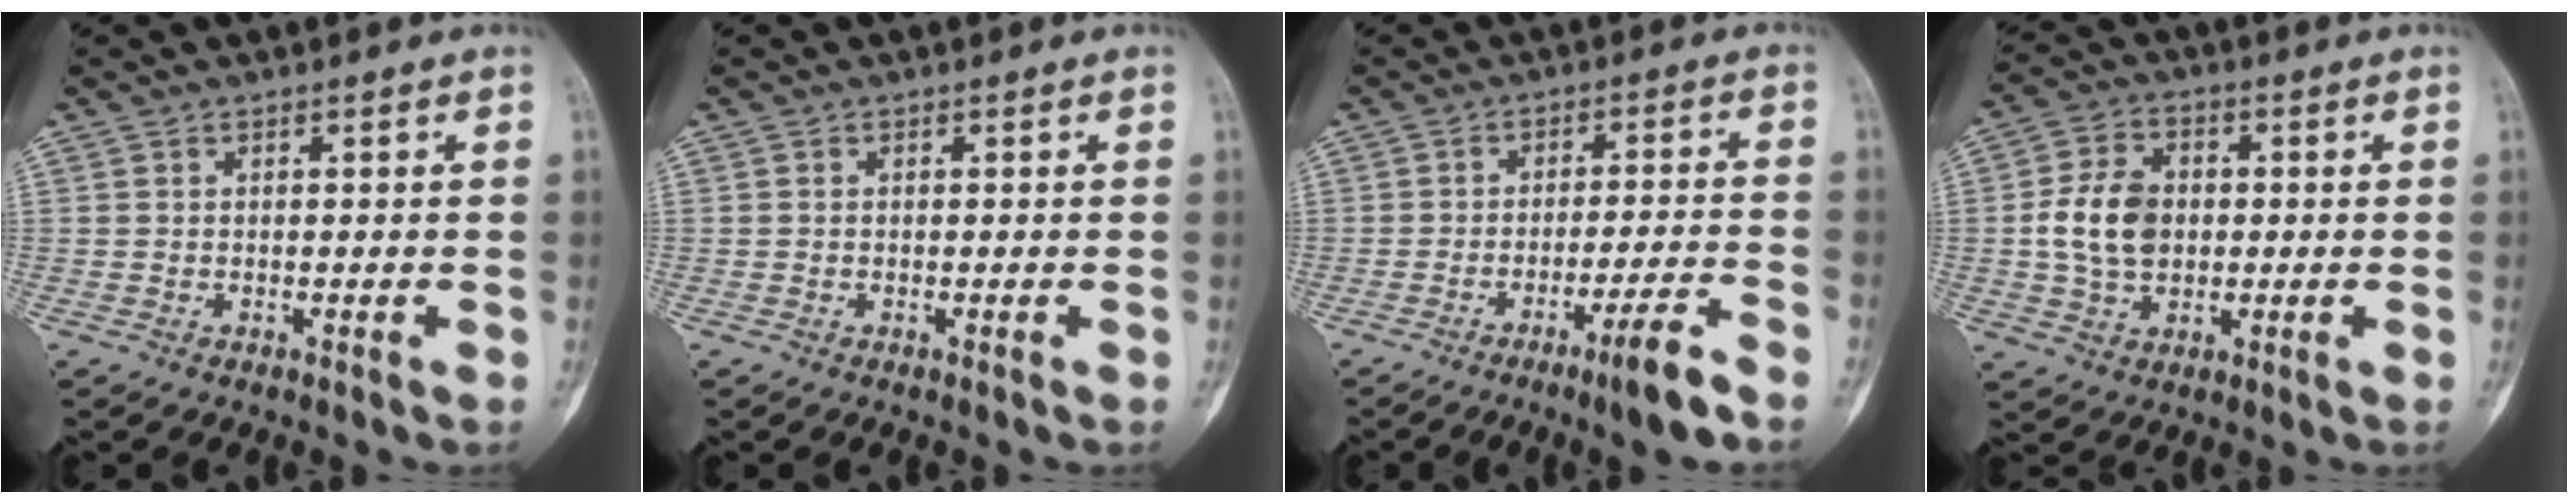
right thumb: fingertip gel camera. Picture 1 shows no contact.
{"total": 0.0}
{"total": 7.3, "force": [-4.9, -0.1, 5.4], "torque": [-0.091, 0.024, -0.082]}
{"total": 10.1, "force": [0.1, 7.3, 7.0], "torque": [-0.113, 0.010, 0.000]}